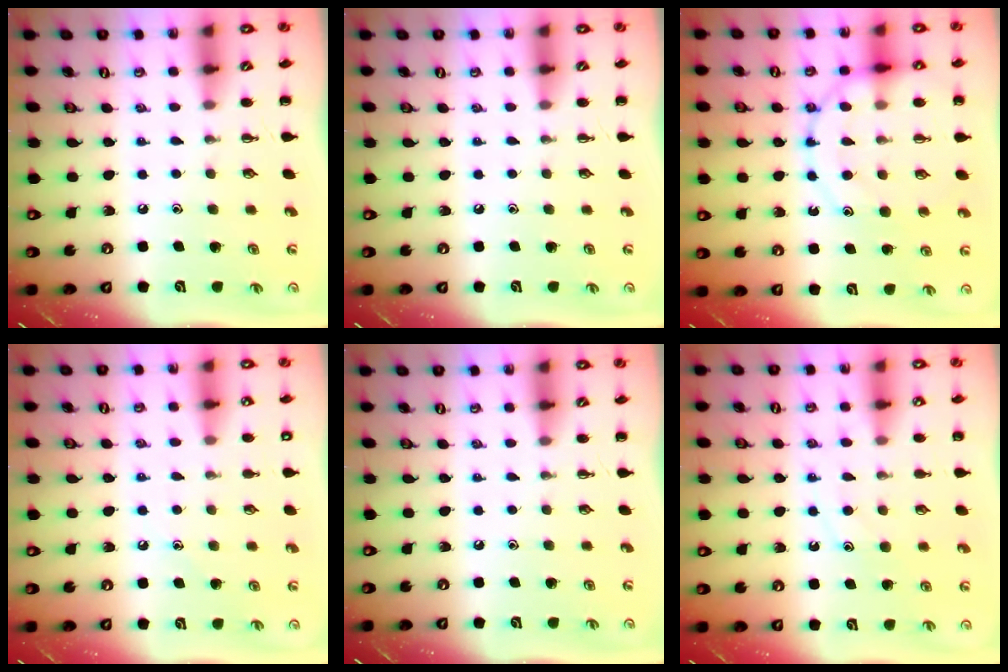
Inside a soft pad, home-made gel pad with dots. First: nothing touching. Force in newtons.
{"total": 0.0}
{"total": 14.8, "press": 14.7, "slide": 1.4}
{"total": 9.7, "press": 9.6, "slide": 1.8}
{"total": 0.0}
{"total": 11.3, "press": 11.3, "slide": 1.0}